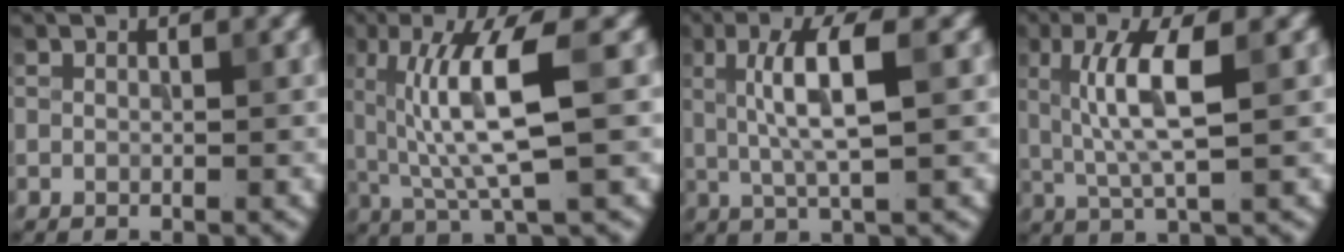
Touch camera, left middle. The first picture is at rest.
{"total": 7.3, "force": [0.9, 1.5, 7.1], "torque": [-0.133, -0.004, 0.023]}
{"total": 5.2, "force": [1.0, 1.1, 5.0], "torque": [-0.098, 0.006, 0.020]}
{"total": 5.3, "force": [0.9, 1.2, 5.1], "torque": [-0.103, 0.004, 0.020]}